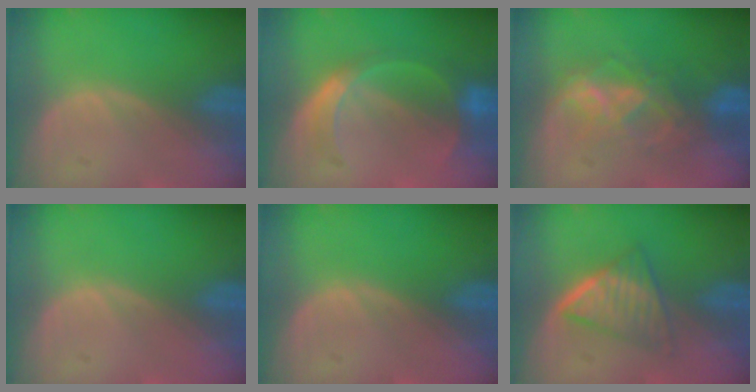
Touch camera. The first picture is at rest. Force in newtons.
{"total": 5.6, "press": 5.3, "slide": 1.9}
{"total": 6.5, "press": 6.4, "slide": 1.1}
{"total": 0.0}
{"total": 0.0}
{"total": 6.6, "press": 5.5, "slide": 3.6}